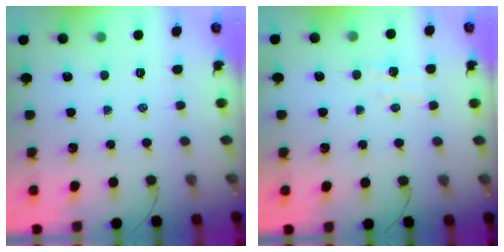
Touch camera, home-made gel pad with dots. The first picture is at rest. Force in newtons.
{"total": 3.7, "press": 3.6, "slide": 0.8}